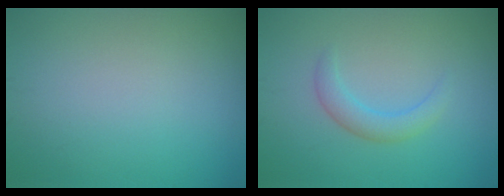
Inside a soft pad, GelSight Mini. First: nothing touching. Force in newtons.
{"total": 2.1, "press": 2.1, "slide": 0.2}